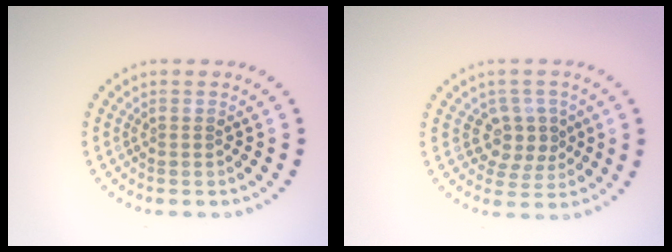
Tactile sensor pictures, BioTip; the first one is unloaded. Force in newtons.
{"total": 2.8, "press": 2.6, "slide": 1.2}